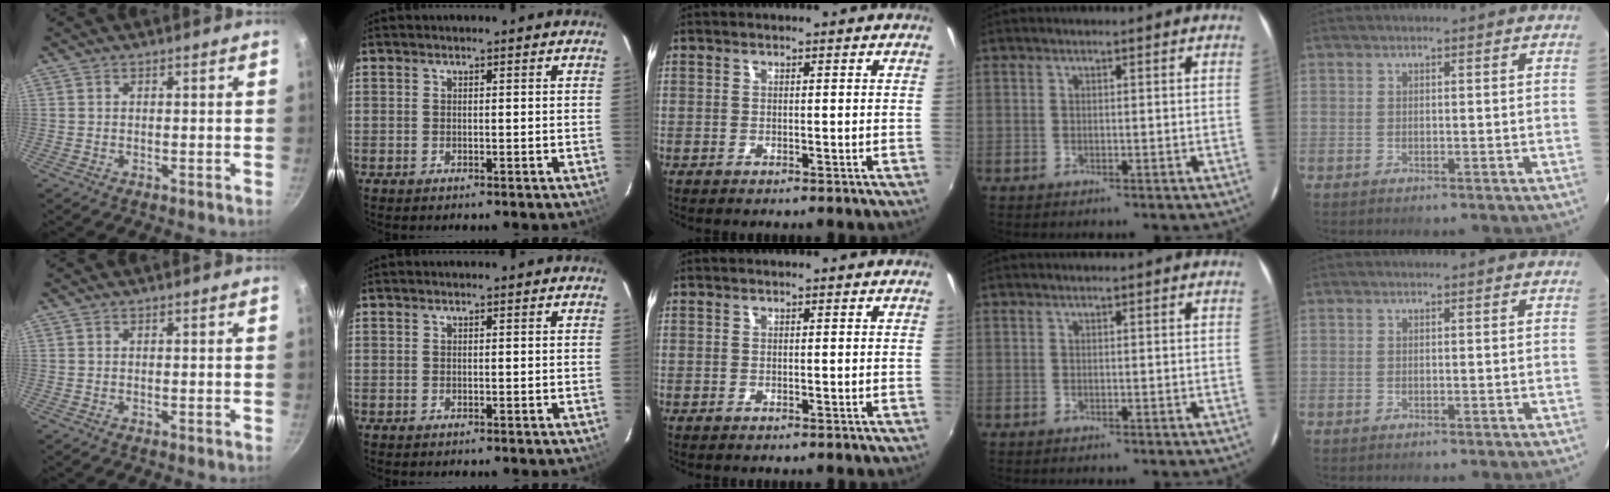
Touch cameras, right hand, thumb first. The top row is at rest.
{}